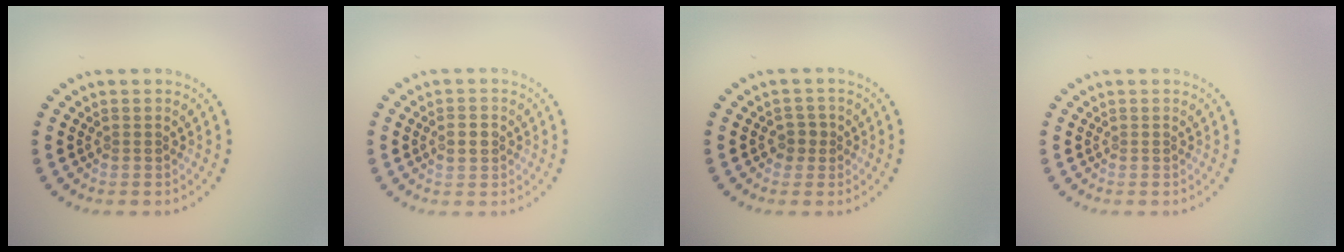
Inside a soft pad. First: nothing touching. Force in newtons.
{"total": 1.6, "press": 1.6, "slide": 0.0}
{"total": 1.4, "press": 1.3, "slide": 0.7}
{"total": 0.0}